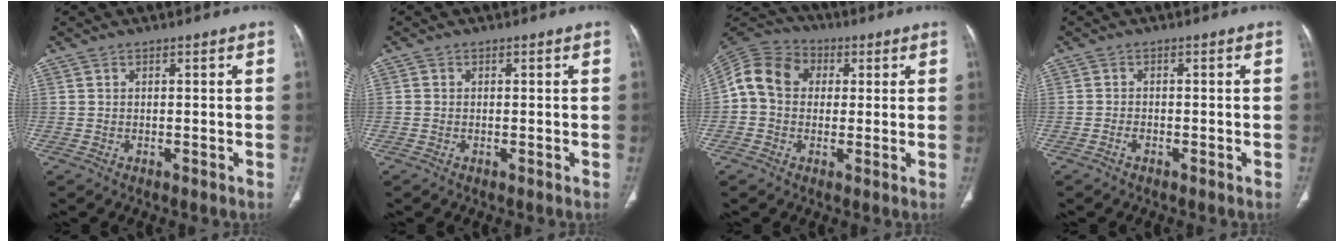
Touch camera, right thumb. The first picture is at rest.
{"total": 0.0}
{"total": 11.3, "force": [1.4, 9.4, 6.1], "torque": [-0.101, 0.028, 0.013]}
{"total": 1.0, "force": [-0.8, 0.3, 0.6], "torque": [-0.013, 0.000, -0.017]}